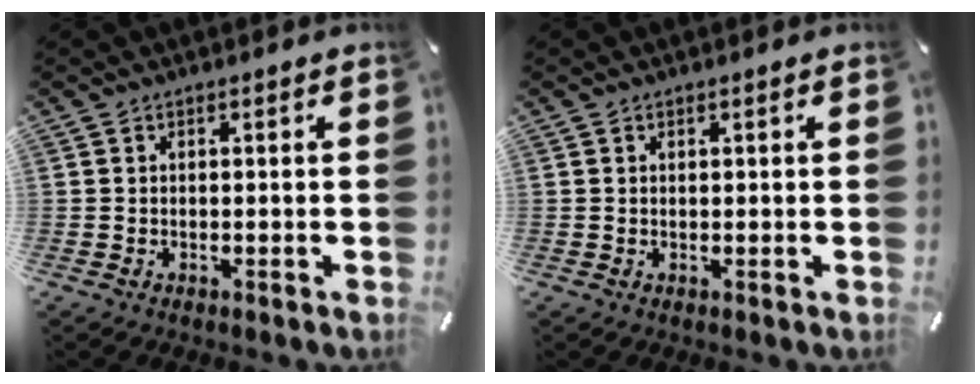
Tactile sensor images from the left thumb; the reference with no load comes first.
{"total": 0.0}